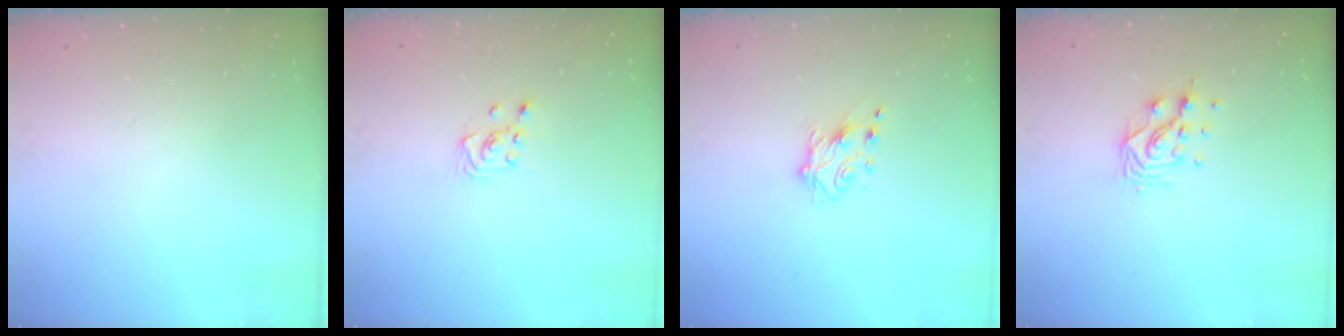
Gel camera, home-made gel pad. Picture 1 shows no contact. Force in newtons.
{"total": 2.6, "press": 2.4, "slide": 1.0}
{"total": 5.6, "press": 5.6, "slide": 0.8}
{"total": 9.6, "press": 9.5, "slide": 0.8}